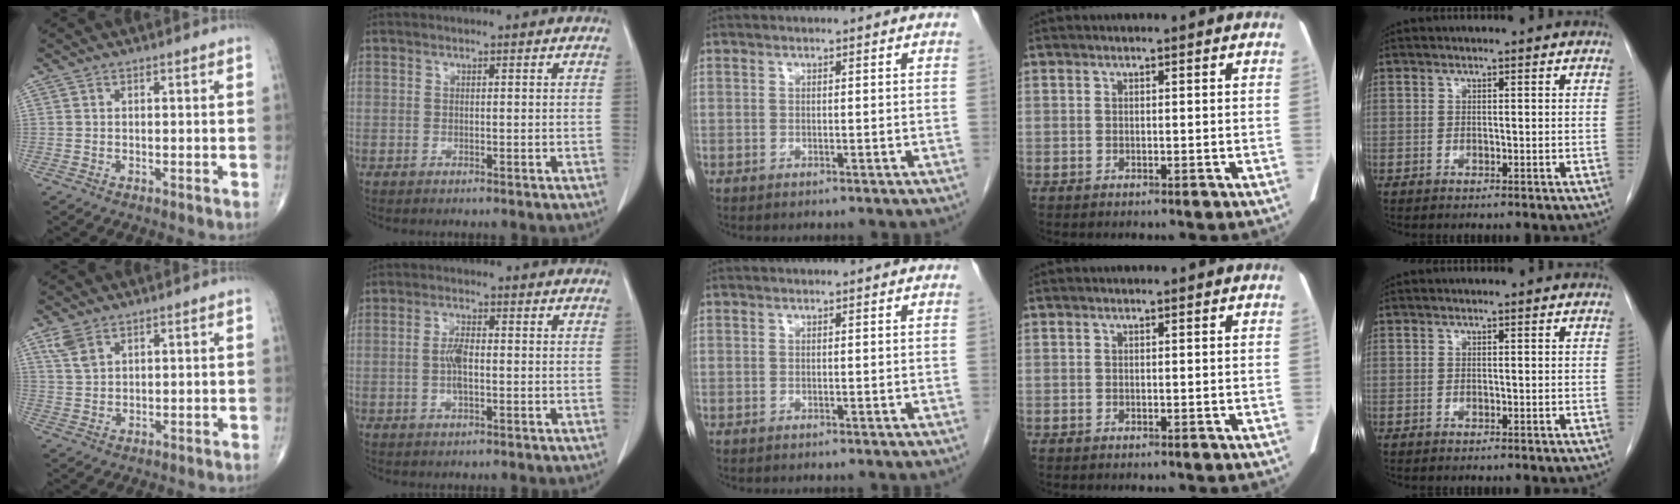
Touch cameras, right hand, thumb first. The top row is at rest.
{"thumb": {"total": 3.7, "force": [2.5, 1.8, 2.1], "torque": [-0.045, -0.002, 0.060]}, "index": {"total": 3.4, "force": [-0.3, 1.0, 3.2], "torque": [-0.070, 0.003, -0.006]}}